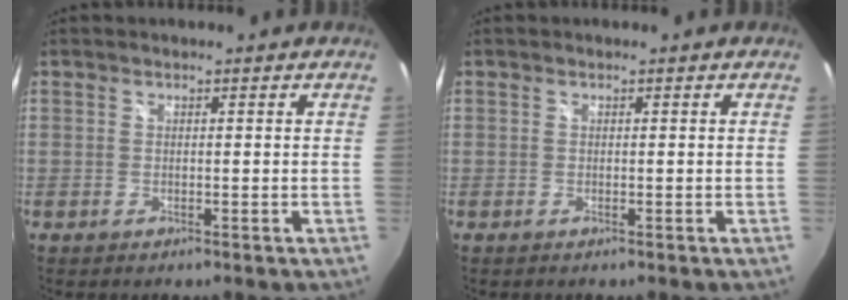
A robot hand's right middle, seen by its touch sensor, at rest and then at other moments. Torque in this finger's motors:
{"motor_torque": [-0.47, 0.54, -0.05, -0.04]}